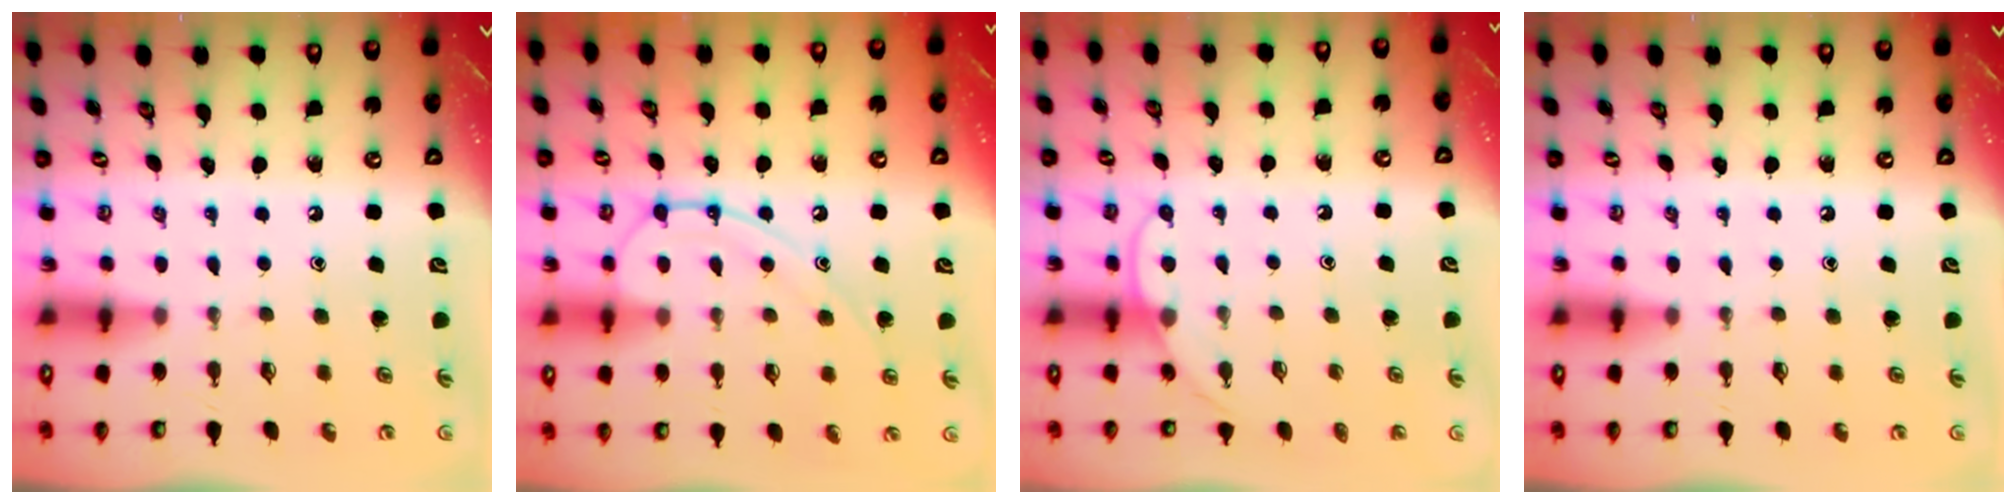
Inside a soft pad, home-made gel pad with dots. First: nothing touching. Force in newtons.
{"total": 12.4, "press": 12.3, "slide": 1.3}
{"total": 7.2, "press": 7.2, "slide": 0.5}
{"total": 0.0}